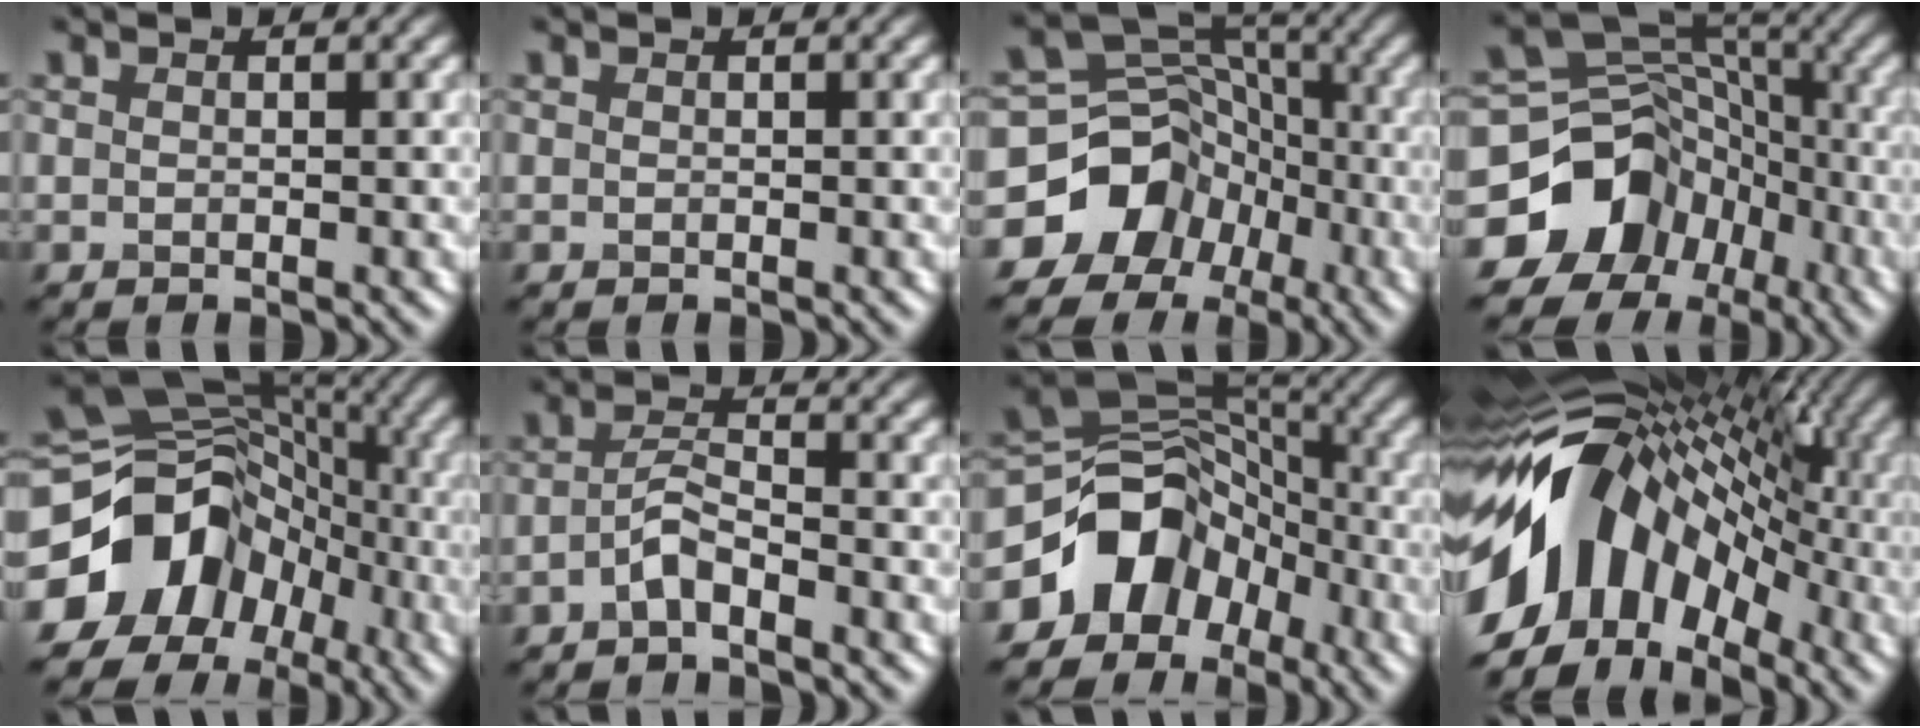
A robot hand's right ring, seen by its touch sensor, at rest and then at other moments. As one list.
[{"total": 0.0}, {"total": 9.9, "force": [-4.6, 8.3, 2.7], "torque": [-0.042, 0.007, -0.096]}, {"total": 12.5, "force": [-5.9, 10.3, 4.0], "torque": [-0.076, 0.000, -0.110]}, {"total": 13.5, "force": [-4.9, 11.0, 6.0], "torque": [-0.103, 0.001, -0.092]}, {"total": 2.2, "force": [-1.4, 0.6, 1.6], "torque": [-0.034, 0.007, -0.032]}, {"total": 9.5, "force": [-4.3, 7.3, 4.3], "torque": [-0.065, 0.008, -0.090]}, {"total": 14.4, "force": [-2.9, 9.5, 10.5], "torque": [-0.177, 0.027, -0.076]}]